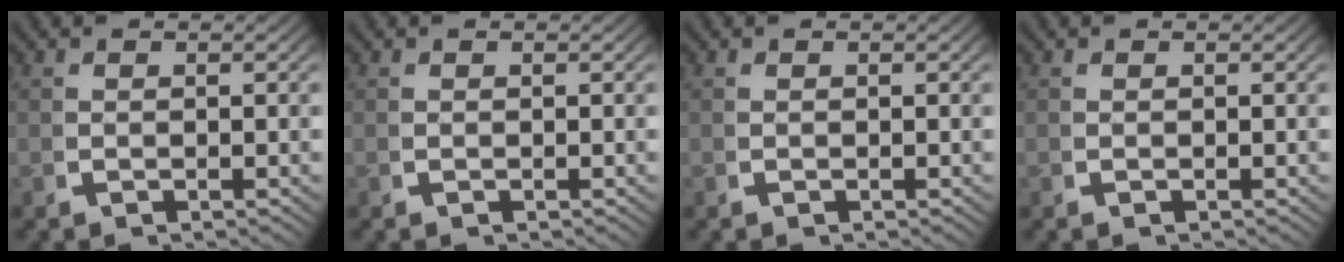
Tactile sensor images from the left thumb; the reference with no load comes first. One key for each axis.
{"total": 0.0}
{"total": 0.0}
{"total": 0.0}